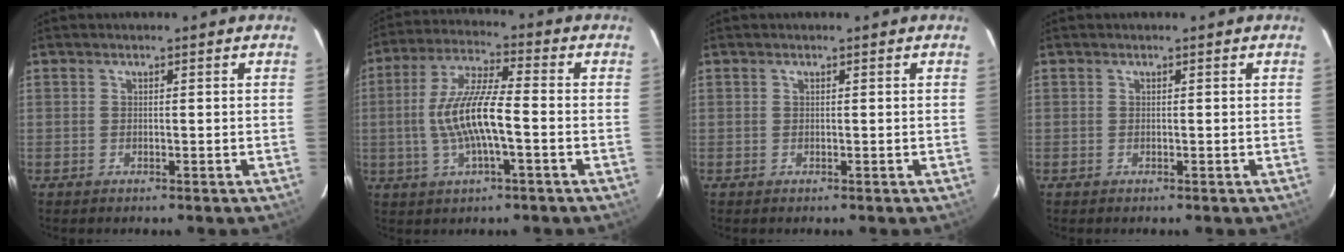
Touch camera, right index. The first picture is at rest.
{"total": 11.8, "force": [-2.0, 2.3, 11.4], "torque": [-0.230, 0.004, -0.039]}
{"total": 0.0}
{"total": 0.0}